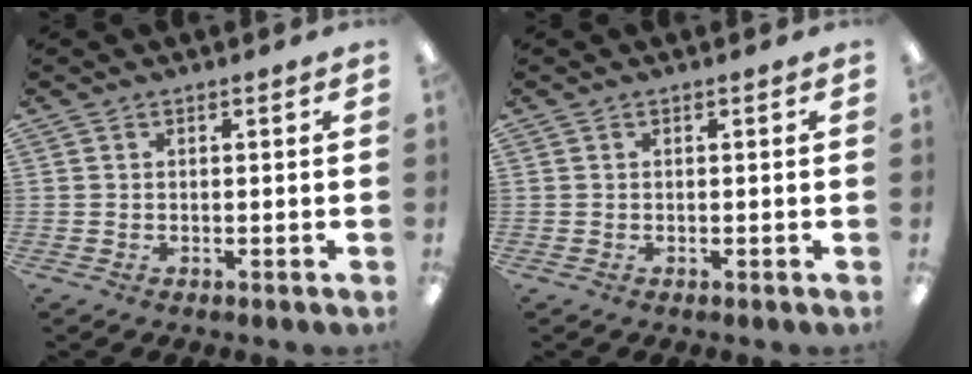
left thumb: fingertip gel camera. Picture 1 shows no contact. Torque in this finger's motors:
{"motor_torque": [-0.01, 0.01, 0.06, -0.07, 0.00]}